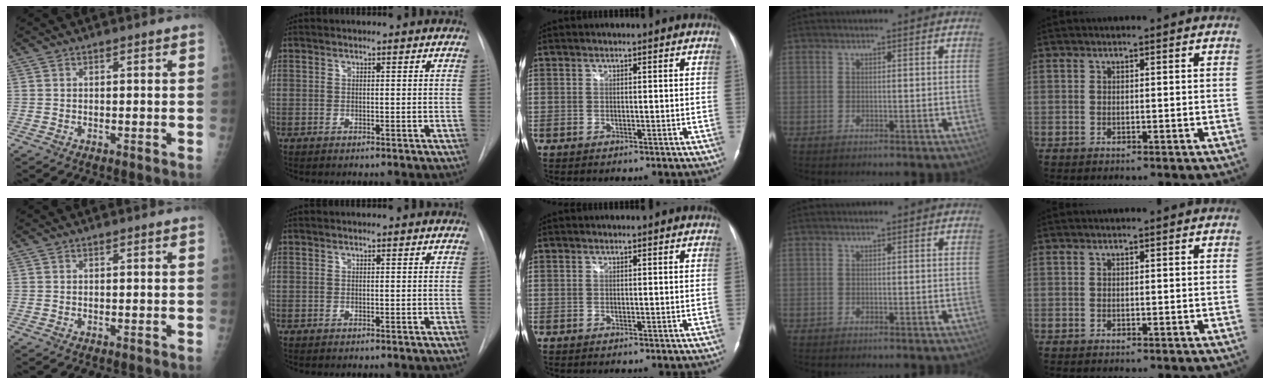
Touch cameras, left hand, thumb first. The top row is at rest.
{}